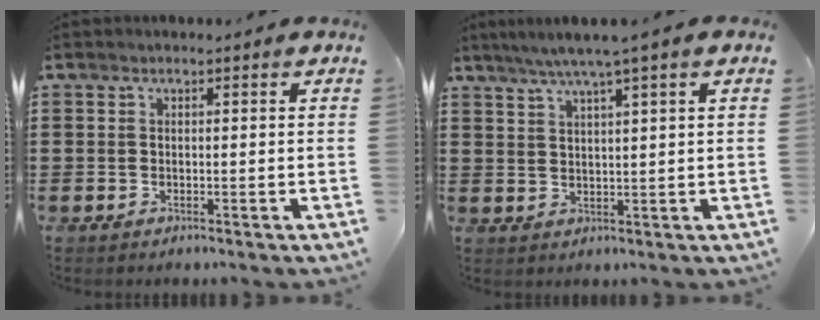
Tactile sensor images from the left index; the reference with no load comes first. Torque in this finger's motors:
{"motor_torque": [1.12, -1.02, 0.68, 0.18]}